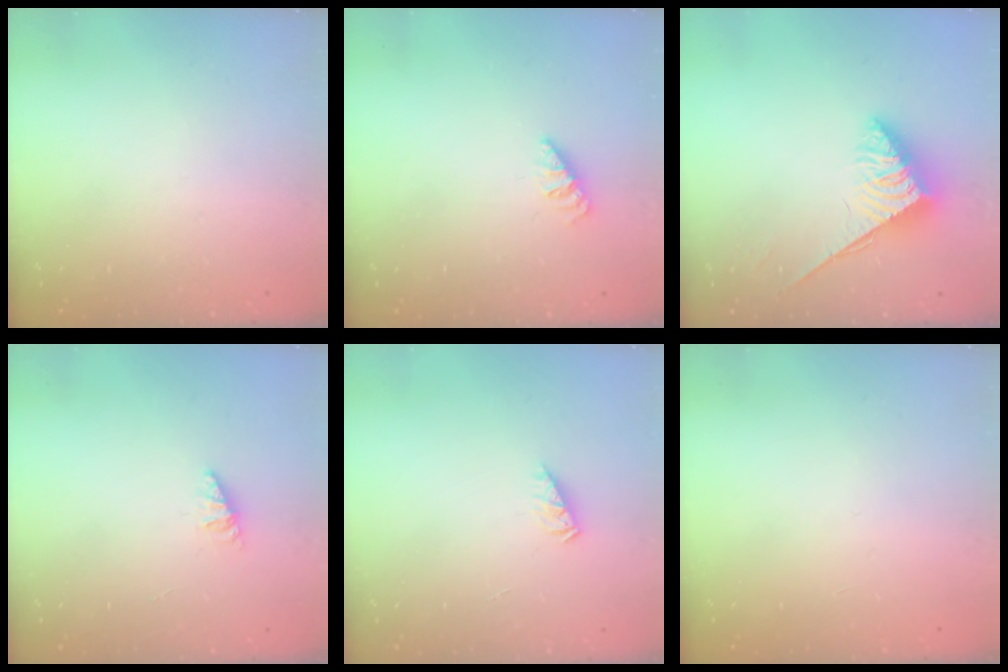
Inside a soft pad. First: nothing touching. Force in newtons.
{"total": 0.0}
{"total": 3.9, "press": 3.9, "slide": 0.6}
{"total": 1.3, "press": 1.2, "slide": 0.2}
{"total": 2.0, "press": 2.0, "slide": 0.2}
{"total": 0.0}